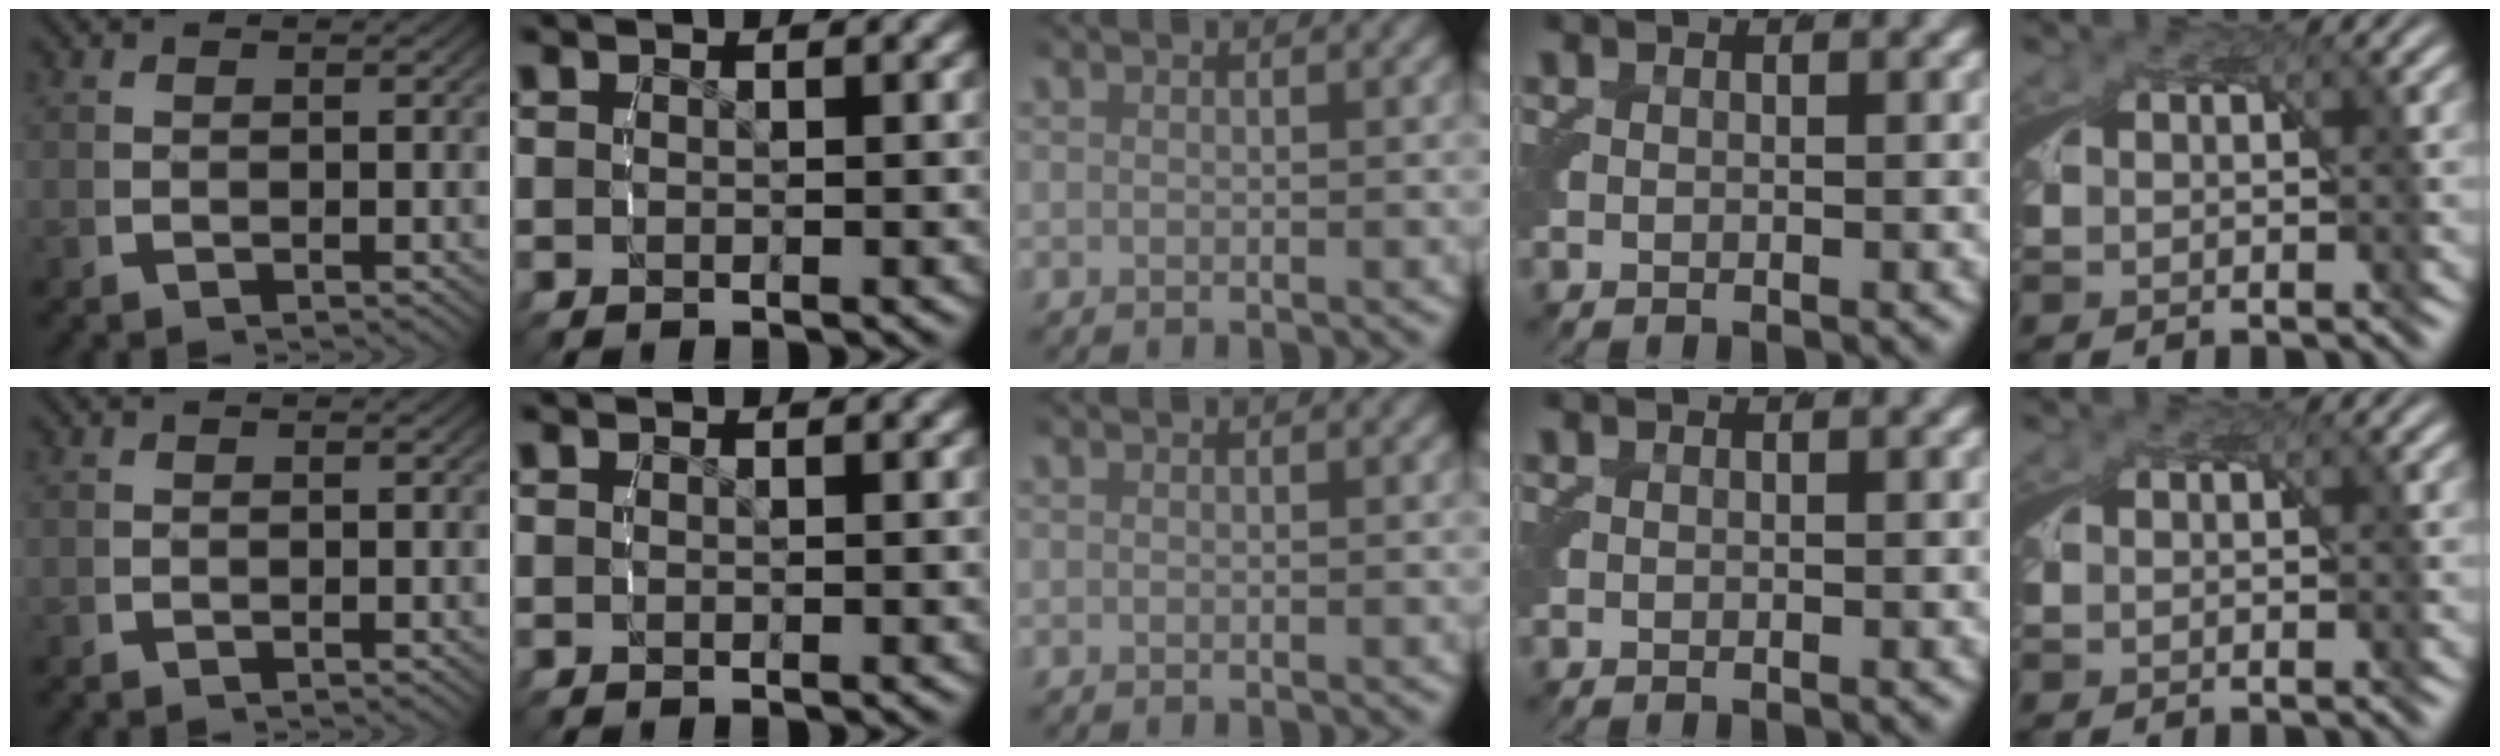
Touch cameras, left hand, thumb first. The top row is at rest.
{}